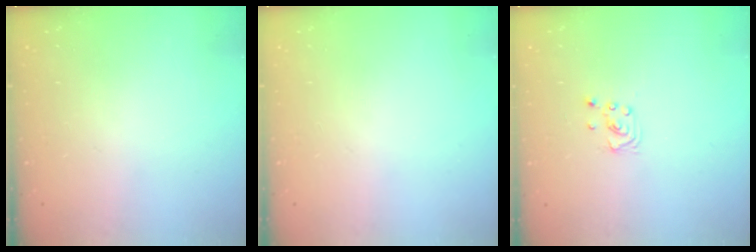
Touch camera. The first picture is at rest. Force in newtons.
{"total": 0.0}
{"total": 2.1, "press": 2.1, "slide": 0.2}